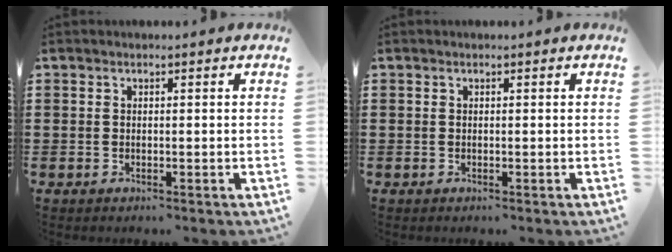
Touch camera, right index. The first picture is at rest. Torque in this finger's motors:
{"motor_torque": [-0.05, -0.01, 0.00, -0.01]}